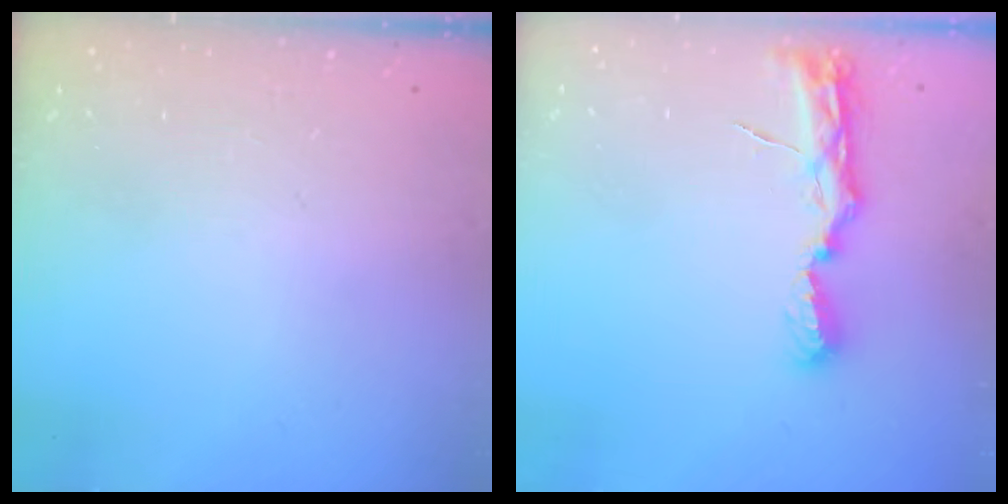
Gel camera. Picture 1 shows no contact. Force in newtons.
{"total": 7.7, "press": 7.7, "slide": 0.8}